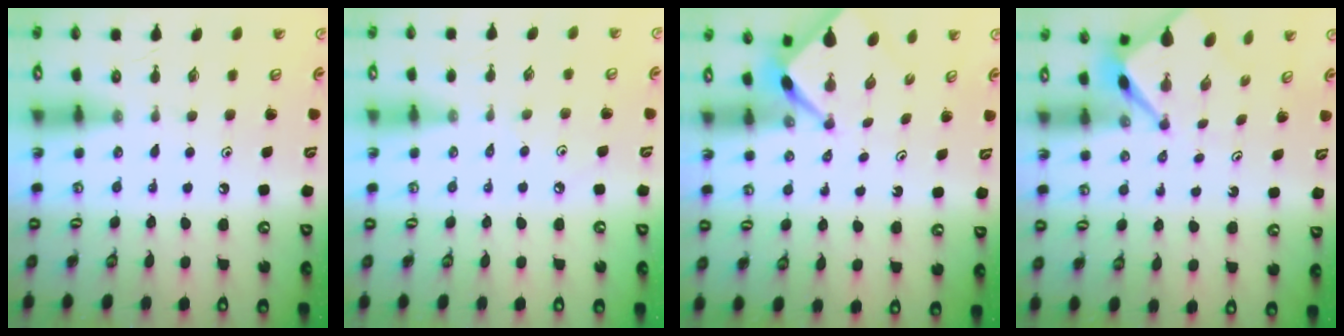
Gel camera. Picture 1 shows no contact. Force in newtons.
{"total": 2.4, "press": 2.3, "slide": 0.5}
{"total": 2.5, "press": 2.5, "slide": 0.3}
{"total": 3.1, "press": 3.1, "slide": 0.2}